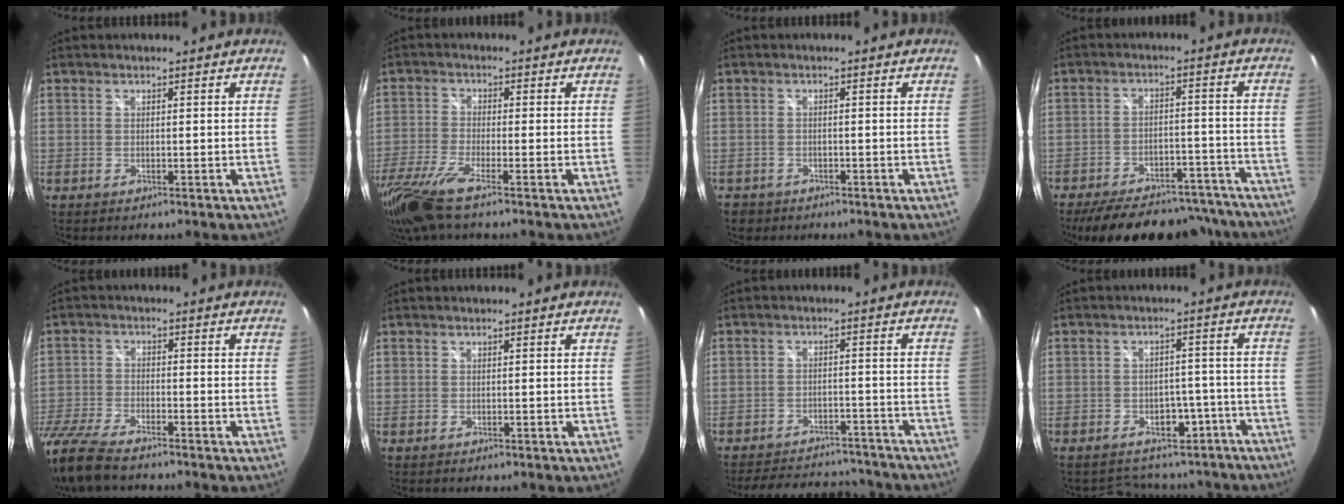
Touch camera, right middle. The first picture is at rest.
{"total": 10.3, "force": [-7.6, 0.6, 6.8], "torque": [-0.157, -0.044, -0.145]}
{"total": 3.2, "force": [-2.1, 2.3, 0.6], "torque": [-0.025, -0.005, -0.033]}
{"total": 24.1, "force": [-20.8, 8.3, 8.9], "torque": [-0.175, 0.020, -0.258]}
{"total": 13.8, "force": [-11.2, 4.1, 7.1], "torque": [-0.178, -0.034, -0.216]}
{"total": 0.0}
{"total": 17.4, "force": [-15.1, 6.3, 5.8], "torque": [-0.128, 0.033, -0.186]}
{"total": 12.1, "force": [-9.4, 7.3, 2.3], "torque": [-0.037, 0.046, -0.096]}